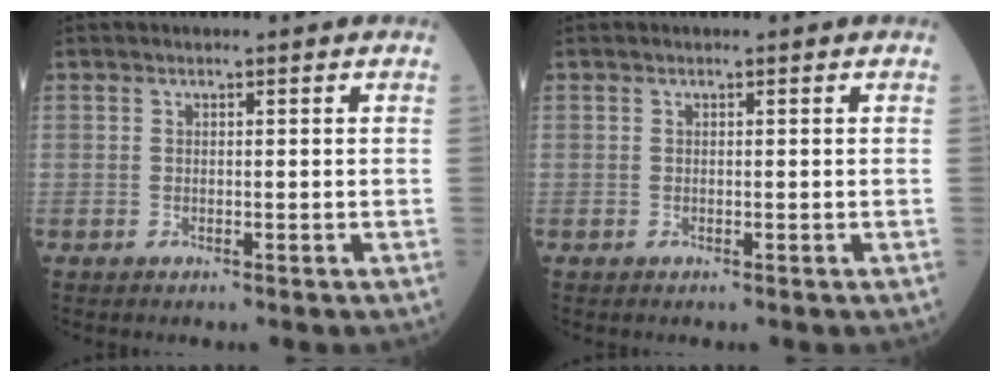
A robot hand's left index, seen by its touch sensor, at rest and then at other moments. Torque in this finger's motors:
{"motor_torque": [-0.09, 0.09, 0.00, -0.01]}